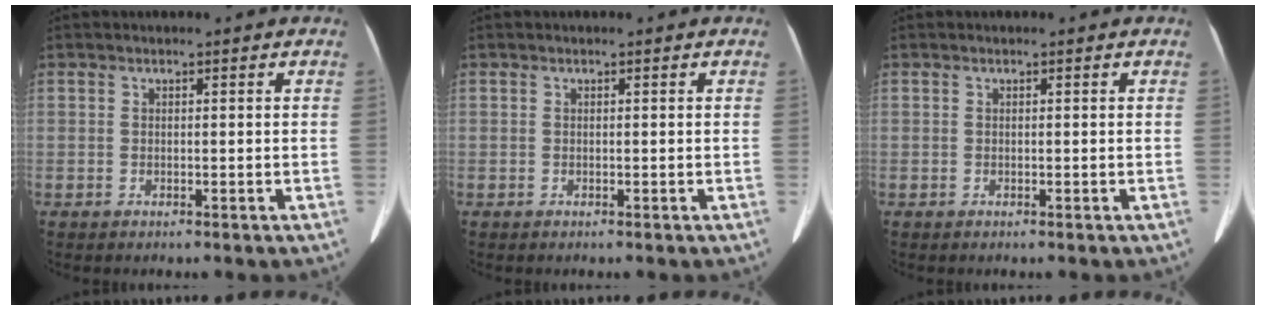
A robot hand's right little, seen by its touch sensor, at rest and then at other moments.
{"total": 0.0}
{"total": 0.0}